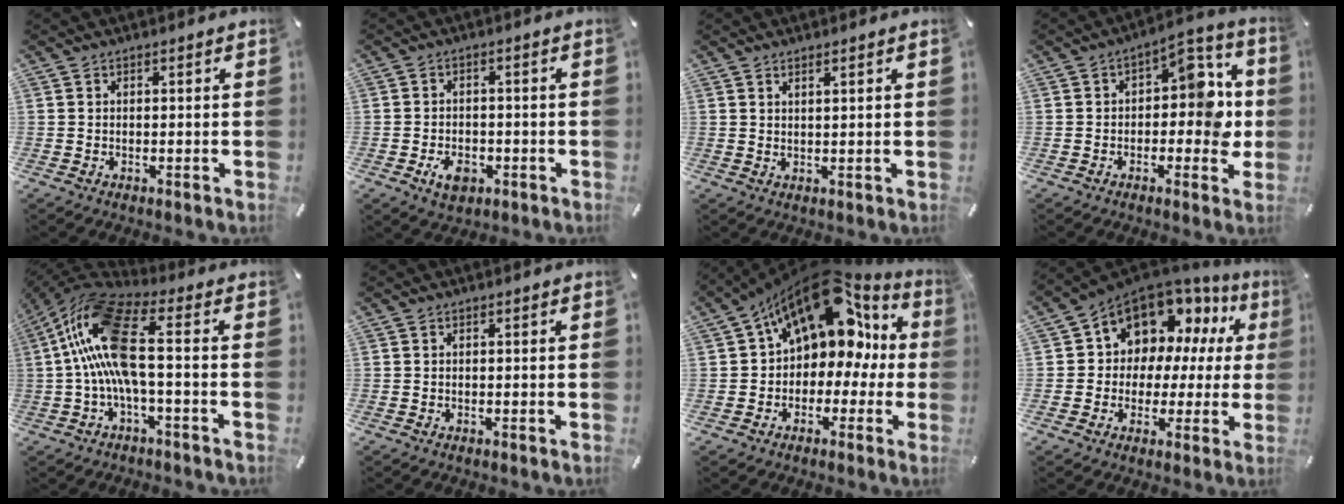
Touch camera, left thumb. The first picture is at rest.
{"total": 4.9, "force": [-2.0, 3.4, 2.8], "torque": [-0.050, 0.003, -0.038]}
{"total": 1.6, "force": [1.3, -0.2, 1.0], "torque": [-0.020, -0.004, 0.023]}
{"total": 10.4, "force": [0.2, 6.3, 8.3], "torque": [-0.095, -0.005, -0.002]}
{"total": 16.6, "force": [0.3, 5.6, 15.6], "torque": [-0.327, -0.004, -0.001]}
{"total": 0.0}
{"total": 17.3, "force": [8.2, 11.1, 10.5], "torque": [-0.161, -0.059, 0.136]}
{"total": 11.3, "force": [7.2, 8.1, 3.0], "torque": [-0.068, -0.065, 0.136]}